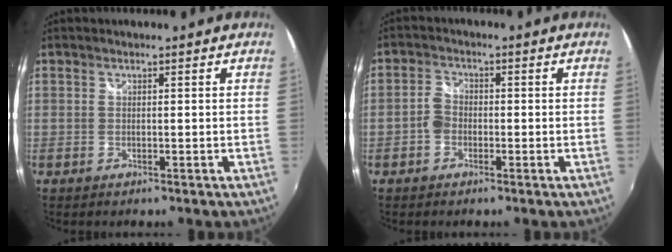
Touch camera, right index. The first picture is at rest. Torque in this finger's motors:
{"motor_torque": [0.58, 0.19, 0.19, 0.05]}